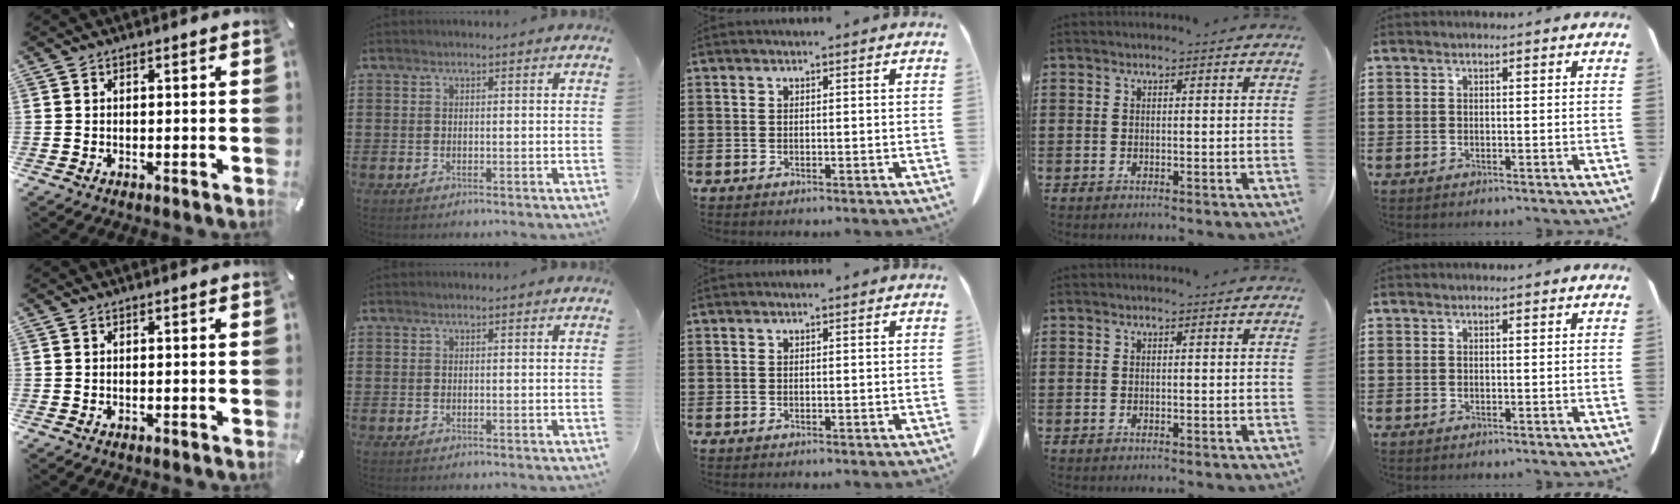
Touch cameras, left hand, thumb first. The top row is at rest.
{}